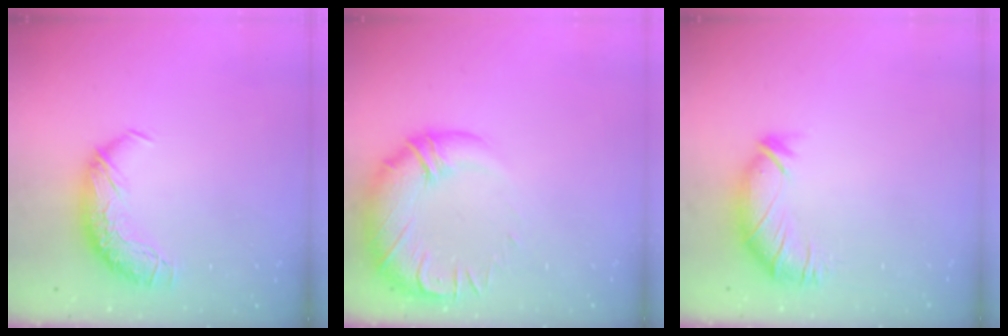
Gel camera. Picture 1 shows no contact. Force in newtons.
{"total": 4.1, "press": 2.1, "slide": 3.5}
{"total": 3.0, "press": 2.5, "slide": 1.7}